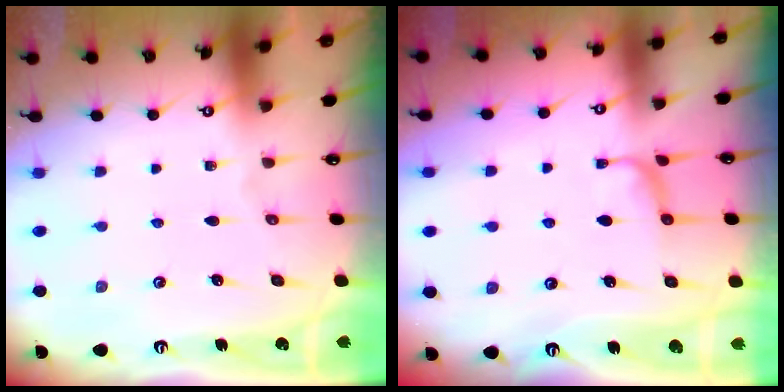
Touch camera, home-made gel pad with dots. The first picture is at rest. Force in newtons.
{"total": 2.6, "press": 2.4, "slide": 0.9}